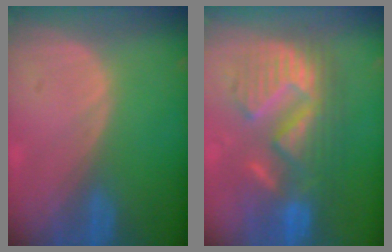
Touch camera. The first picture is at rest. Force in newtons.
{"total": 11.5, "press": 11.4, "slide": 1.0}